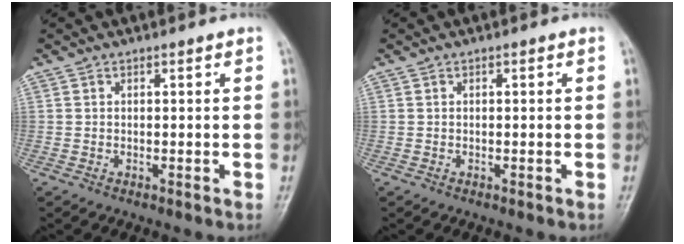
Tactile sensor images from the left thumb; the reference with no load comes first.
{"total": 0.0}